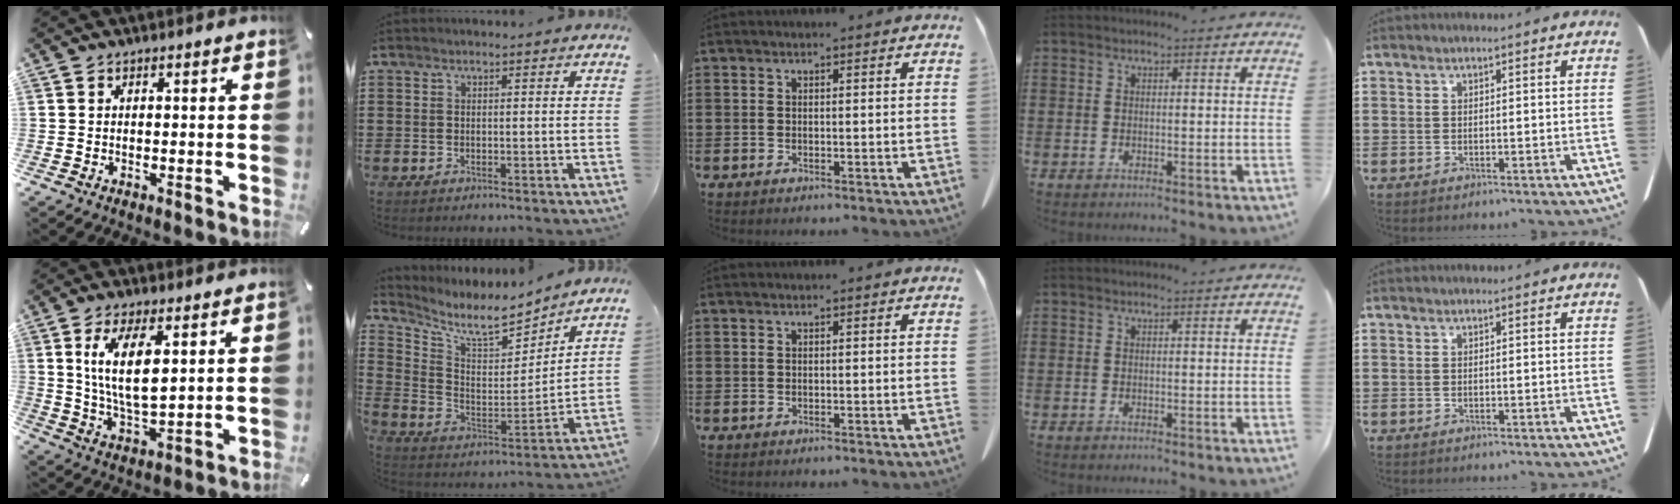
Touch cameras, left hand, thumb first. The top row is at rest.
{"thumb": {"total": 11.0, "force": [3.7, 4.8, 9.2], "torque": [-0.176, -0.010, 0.063]}, "index": {"total": 8.1, "force": [7.0, 2.0, 3.5], "torque": [-0.092, -0.044, 0.119]}}